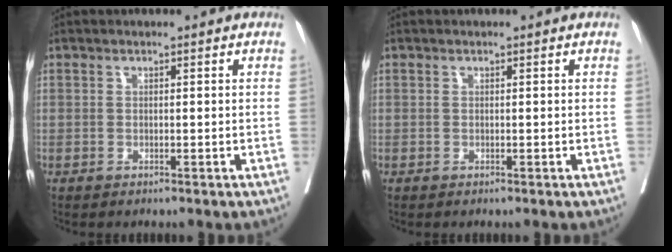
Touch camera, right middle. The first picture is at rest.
{"total": 0.0}